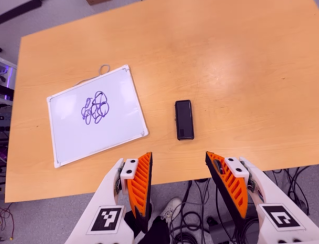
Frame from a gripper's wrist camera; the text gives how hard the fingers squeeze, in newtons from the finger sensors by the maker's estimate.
{"total": 0.0}